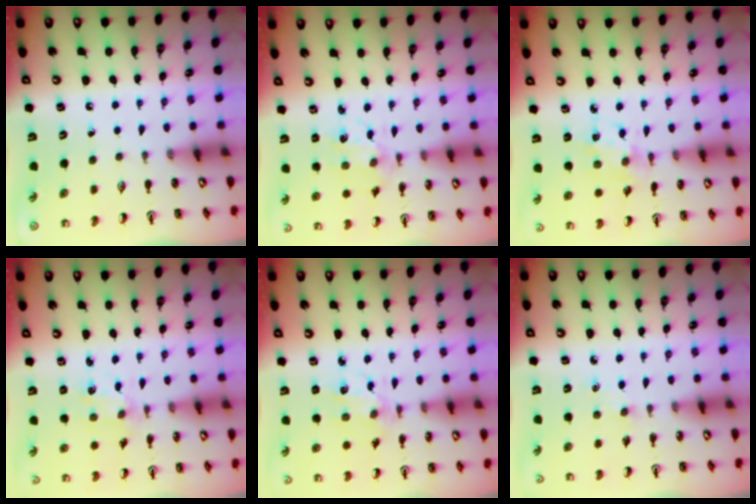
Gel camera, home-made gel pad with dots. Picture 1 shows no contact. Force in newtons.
{"total": 2.9, "press": 2.8, "slide": 0.9}
{"total": 3.5, "press": 3.4, "slide": 1.1}
{"total": 1.1, "press": 1.1, "slide": 0.3}
{"total": 3.0, "press": 2.8, "slide": 0.9}
{"total": 1.1, "press": 1.1, "slide": 0.2}